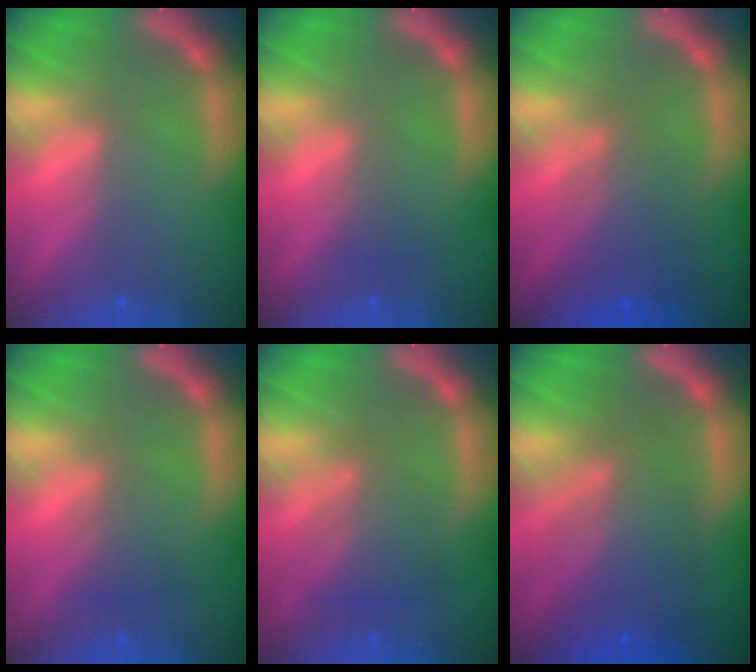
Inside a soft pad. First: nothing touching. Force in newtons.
{"total": 1.0}
{"total": 4.6}
{"total": 2.0}
{"total": 4.0}
{"total": 7.5}